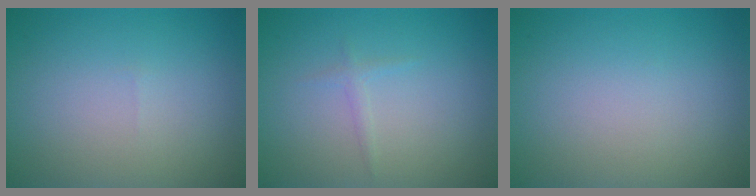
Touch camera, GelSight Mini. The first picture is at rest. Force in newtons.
{"total": 0.8, "press": 0.8, "slide": 0.0}
{"total": 0.0}